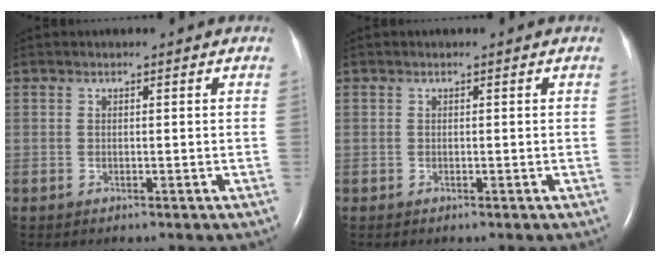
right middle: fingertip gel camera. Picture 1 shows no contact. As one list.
[{"total": 0.0}]